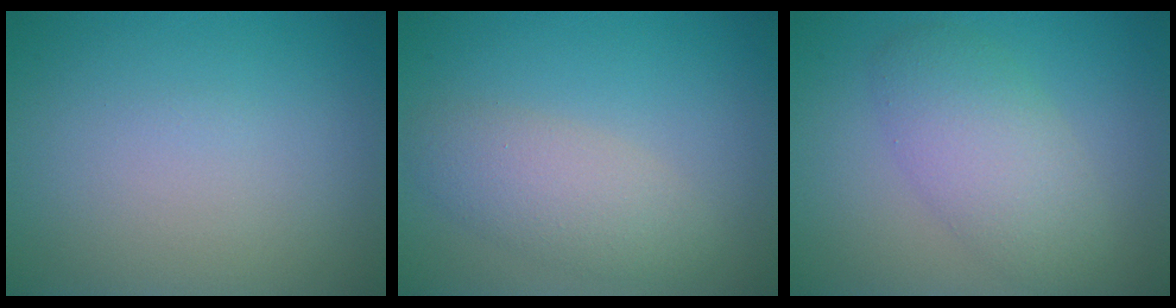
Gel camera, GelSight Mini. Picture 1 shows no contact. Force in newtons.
{"total": 3.5, "press": 3.5, "slide": 0.2}
{"total": 4.6, "press": 4.6, "slide": 0.2}